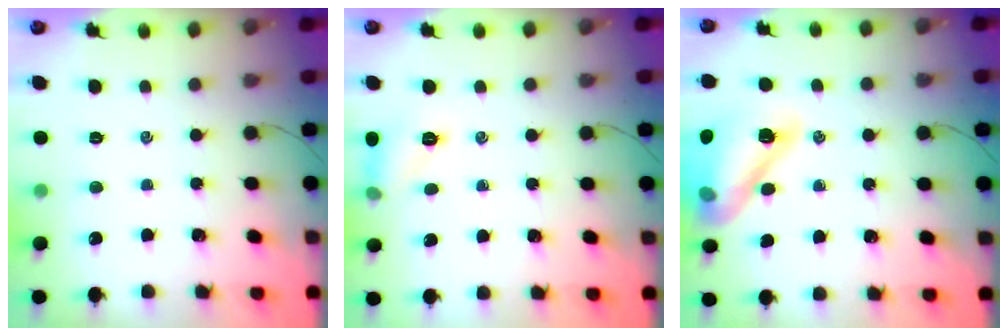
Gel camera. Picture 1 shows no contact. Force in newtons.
{"total": 7.2, "press": 7.1, "slide": 1.6}
{"total": 15.8, "press": 15.7, "slide": 1.7}